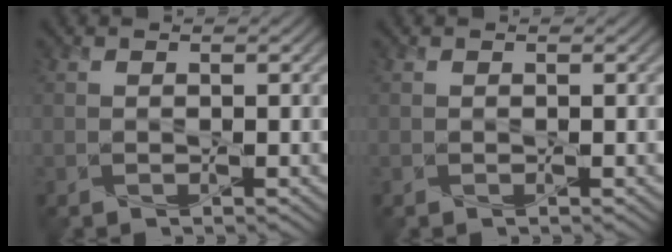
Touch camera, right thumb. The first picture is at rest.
{"total": 0.0}